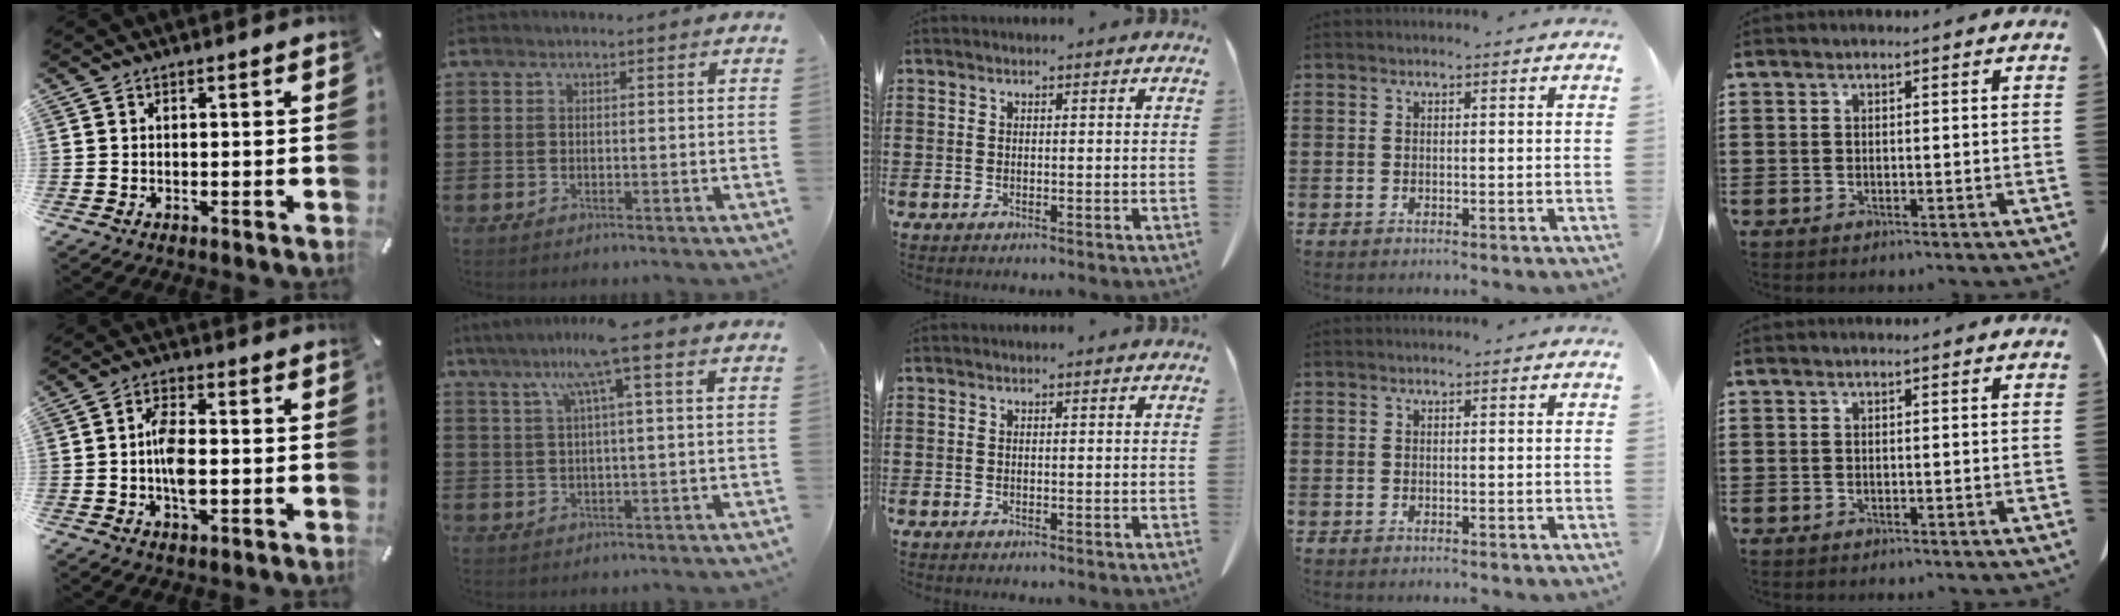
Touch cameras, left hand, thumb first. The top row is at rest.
{"thumb": {"total": 7.0, "force": [-1.0, 3.6, 6.0], "torque": [-0.113, 0.002, -0.021]}, "index": {"total": 7.7, "force": [3.6, -0.3, 6.8], "torque": [-0.141, 0.005, 0.060]}}